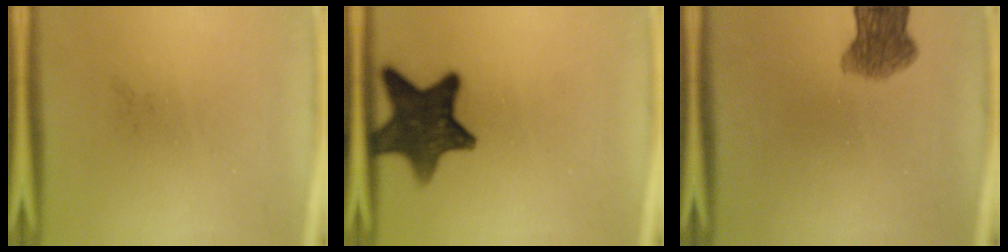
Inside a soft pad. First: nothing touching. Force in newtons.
{"total": 12.0}
{"total": 6.4}